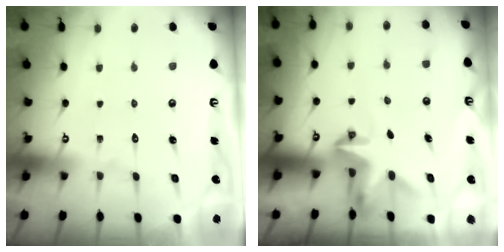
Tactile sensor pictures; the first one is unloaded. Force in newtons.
{"total": 3.3, "press": 3.3, "slide": 0.2}